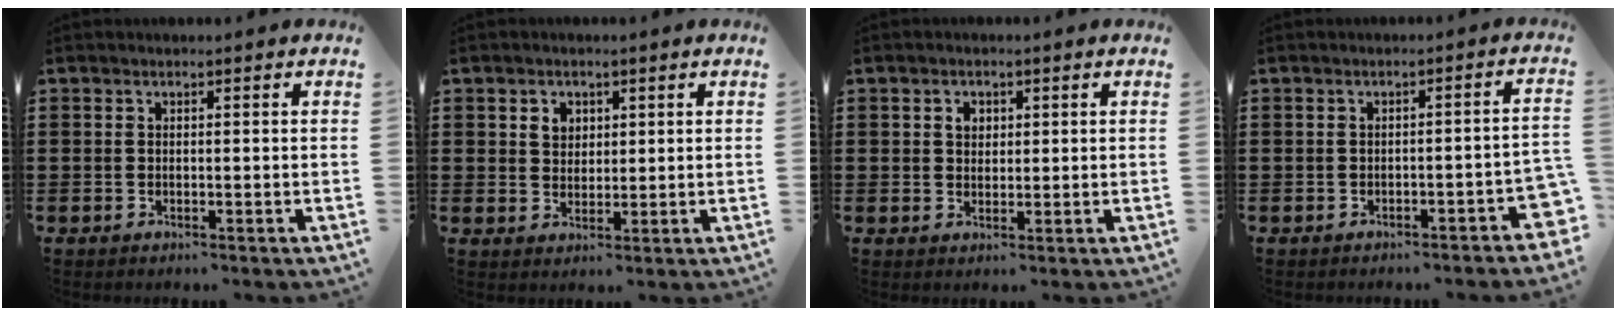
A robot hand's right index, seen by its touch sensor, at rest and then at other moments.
{"total": 2.6, "force": [1.2, 2.2, 0.8], "torque": [-0.023, 0.010, 0.021]}
{"total": 2.1, "force": [0.8, 1.7, 1.1], "torque": [-0.027, 0.011, 0.012]}
{"total": 2.3, "force": [-1.6, 0.4, 1.5], "torque": [-0.027, 0.000, -0.032]}